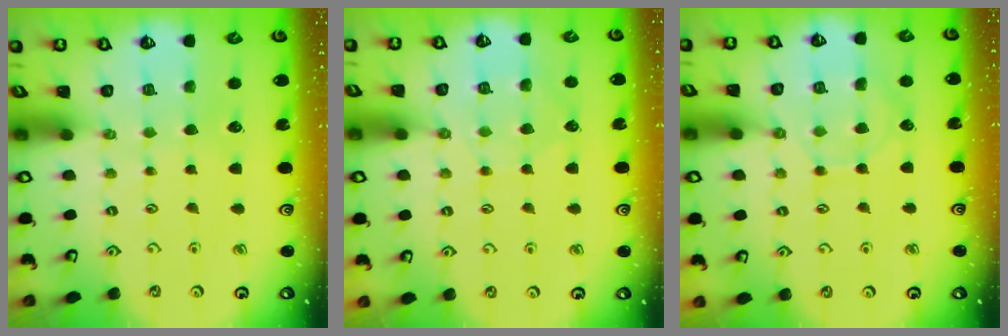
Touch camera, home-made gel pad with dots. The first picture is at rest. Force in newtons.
{"total": 5.2, "press": 5.1, "slide": 0.8}
{"total": 7.0, "press": 6.9, "slide": 0.7}